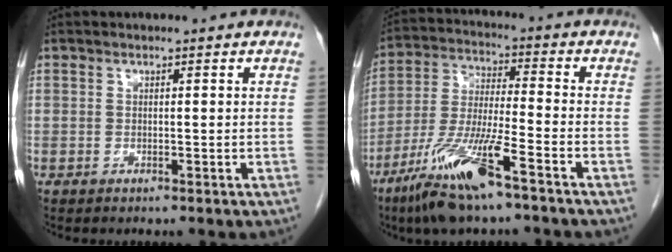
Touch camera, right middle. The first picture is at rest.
{"total": 12.8, "force": [-8.0, 0.9, 10.0], "torque": [-0.210, -0.028, -0.152]}